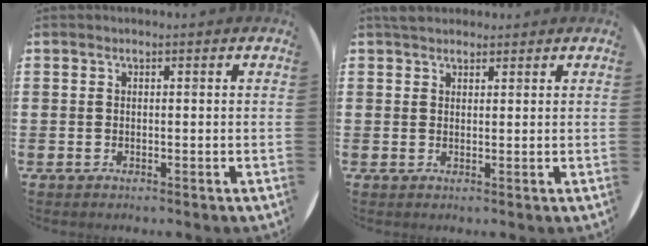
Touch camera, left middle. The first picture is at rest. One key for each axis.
{"total": 1.9, "fx": 1.7, "fy": 0.7, "fz": 0.4, "tx": -0.001, "ty": 0.003, "tz": 0.031}